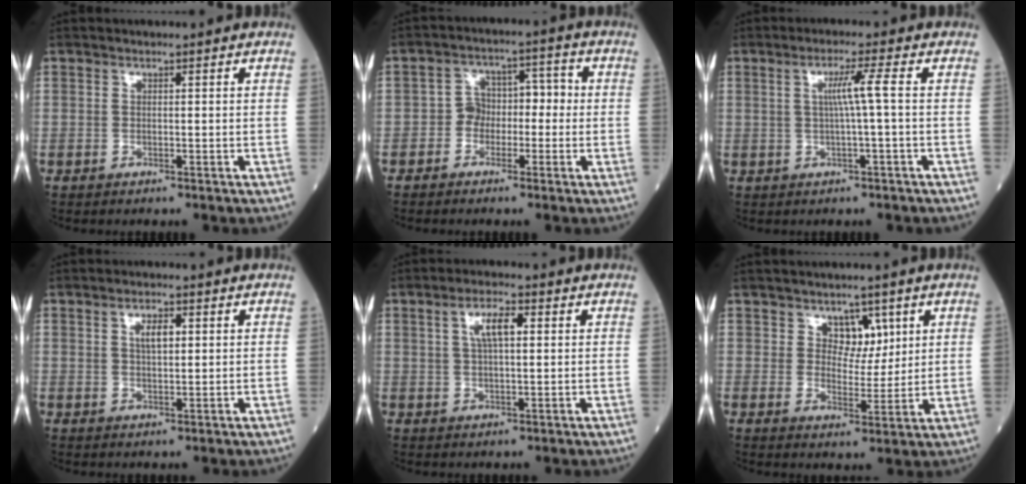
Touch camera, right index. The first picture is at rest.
{"total": 5.2, "force": [-1.2, 4.1, 3.0], "torque": [-0.040, 0.034, -0.025]}
{"total": 3.9, "force": [0.3, -1.0, 3.7], "torque": [-0.070, 0.005, 0.005]}
{"total": 3.1, "force": [1.0, 1.1, 2.7], "torque": [-0.049, 0.002, 0.017]}
{"total": 5.0, "force": [1.6, 1.3, 4.6], "torque": [-0.090, 0.009, 0.031]}
{"total": 4.5, "force": [2.4, 3.0, 2.5], "torque": [-0.028, 0.001, 0.040]}